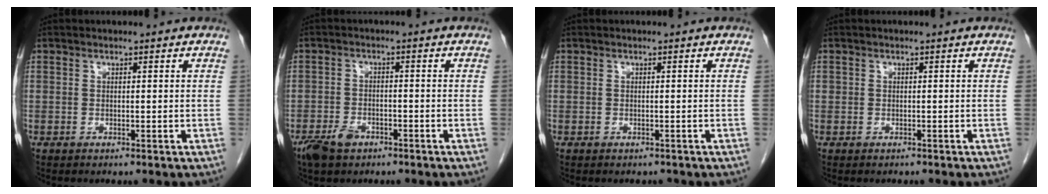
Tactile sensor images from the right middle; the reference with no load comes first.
{"total": 4.7, "force": [-3.0, 2.6, 2.5], "torque": [-0.053, -0.002, -0.048]}
{"total": 0.9, "force": [-0.8, 0.5, 0.0], "torque": [-0.005, 0.001, -0.011]}
{"total": 0.6, "force": [-0.3, 0.5, 0.0], "torque": [-0.003, 0.005, -0.005]}